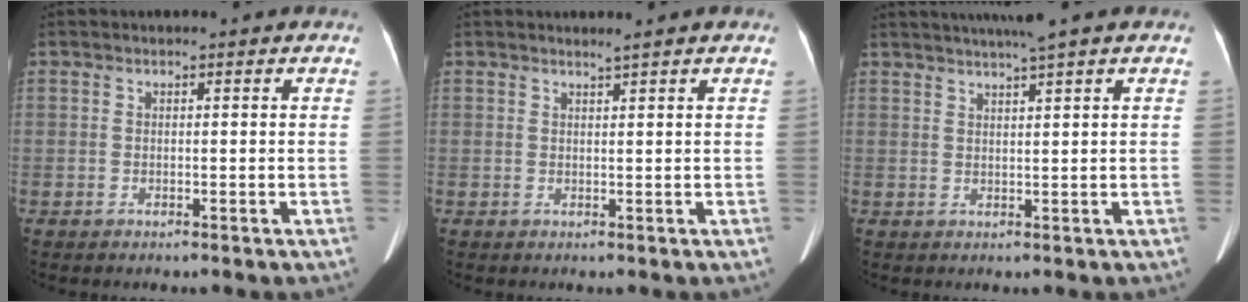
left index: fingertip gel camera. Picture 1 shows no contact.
{"total": 1.3, "force": [1.1, -0.4, 0.5], "torque": [-0.017, -0.002, 0.024]}
{"total": 5.6, "force": [4.6, -1.1, 3.1], "torque": [-0.050, 0.016, 0.070]}